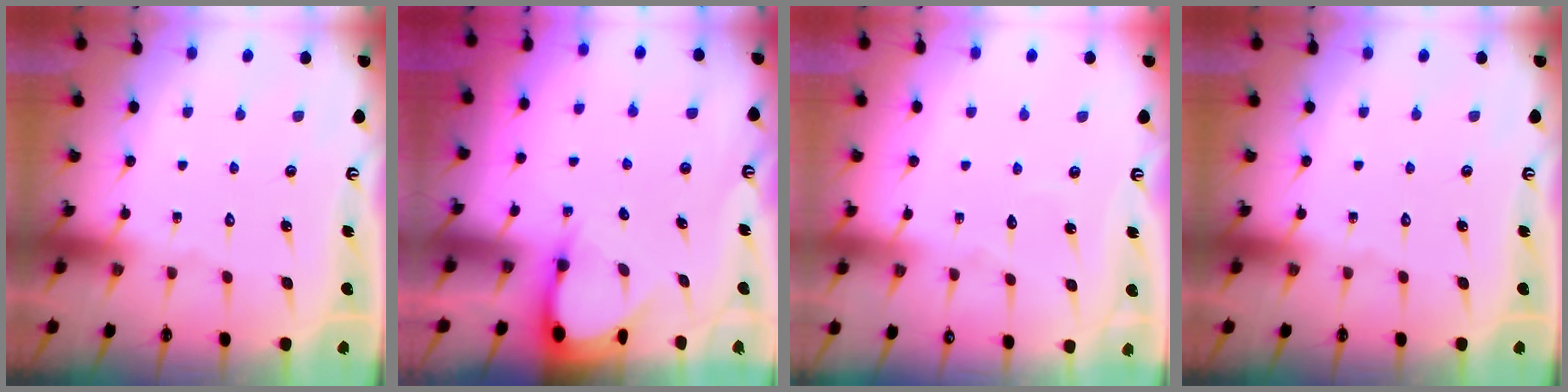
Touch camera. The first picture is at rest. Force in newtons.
{"total": 3.4, "press": 3.4, "slide": 0.3}
{"total": 3.1, "press": 3.1, "slide": 0.4}
{"total": 0.0}